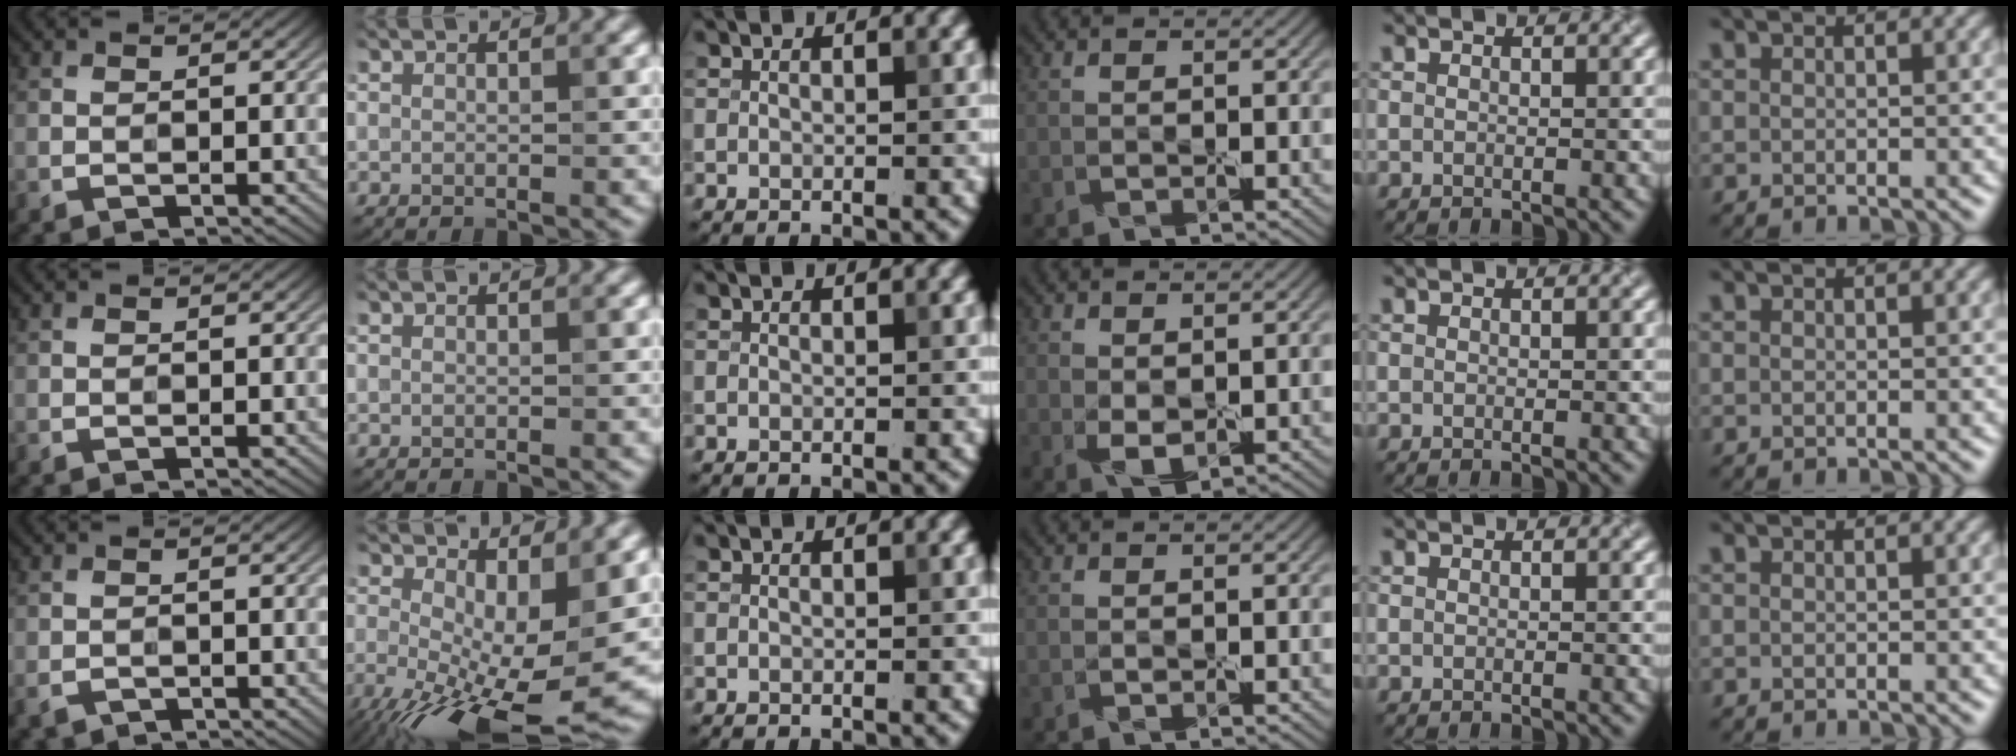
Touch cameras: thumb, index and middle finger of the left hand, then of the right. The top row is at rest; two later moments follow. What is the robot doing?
{"motion": "peel", "object": "cling film"}